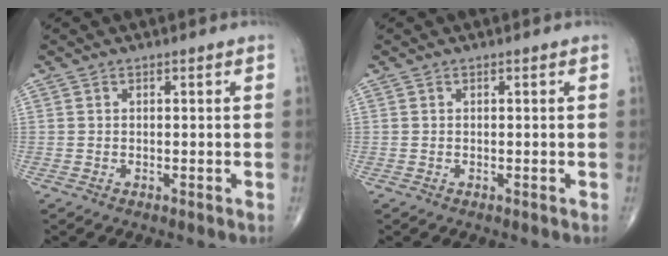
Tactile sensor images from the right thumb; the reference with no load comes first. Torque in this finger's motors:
{"motor_torque": [-0.22, -0.05, 0.06, 0.08, -0.06]}